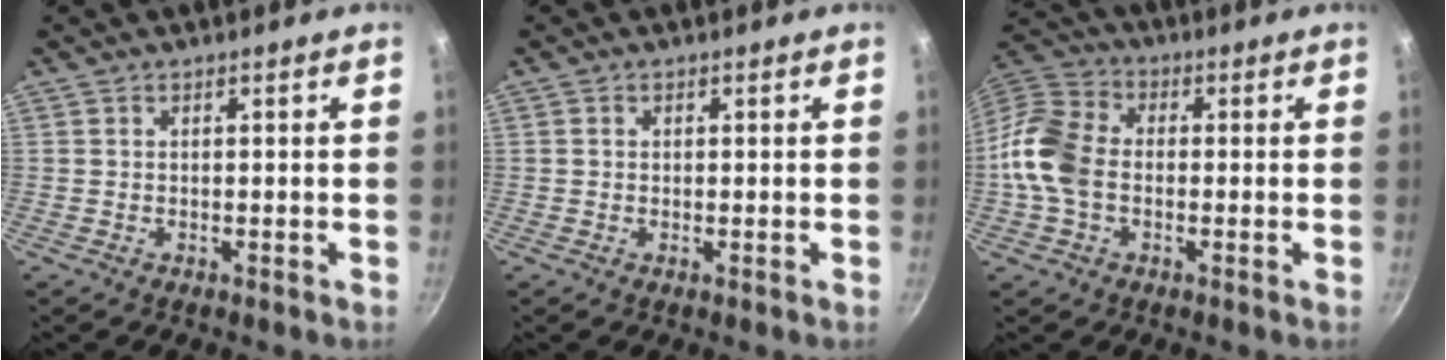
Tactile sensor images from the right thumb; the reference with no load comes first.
{"total": 0.5, "force": [0.2, 0.4, 0.2], "torque": [-0.002, 0.002, 0.001]}
{"total": 11.4, "force": [-1.4, 8.2, 7.8], "torque": [-0.142, 0.026, -0.048]}